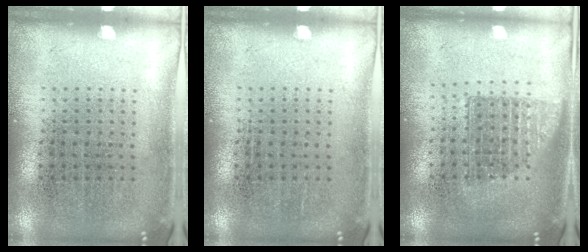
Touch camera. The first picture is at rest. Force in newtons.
{"total": 0.0}
{"total": 1.4, "press": 1.2, "slide": 0.8}